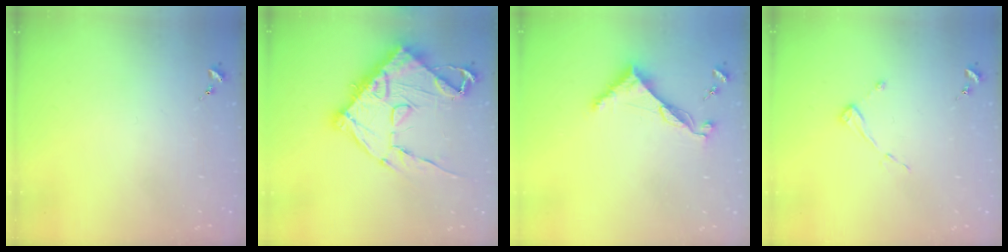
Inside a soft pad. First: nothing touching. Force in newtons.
{"total": 20.9, "press": 20.8, "slide": 2.3}
{"total": 9.0, "press": 9.0, "slide": 0.6}
{"total": 4.3, "press": 4.3, "slide": 0.5}